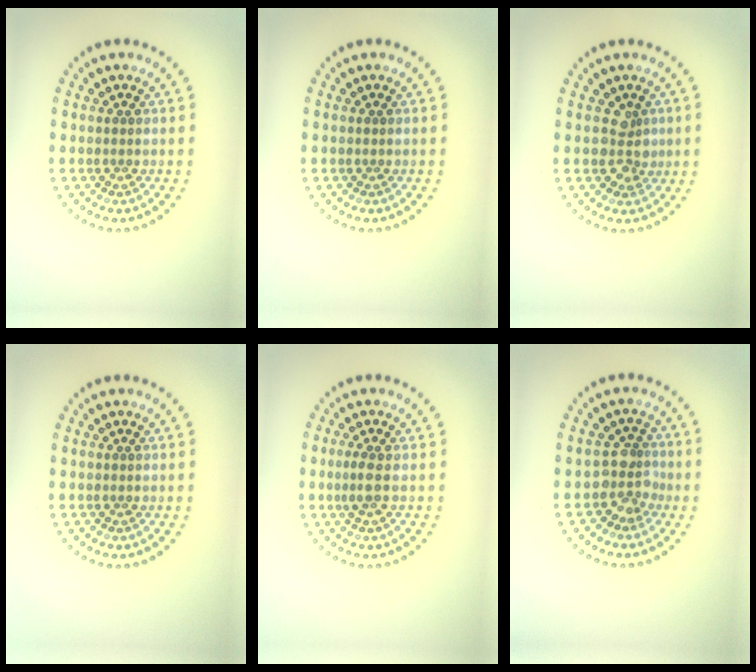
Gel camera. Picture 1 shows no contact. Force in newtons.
{"total": 0.0}
{"total": 2.4, "press": 2.3, "slide": 0.7}
{"total": 0.0}
{"total": 1.4, "press": 1.1, "slide": 0.8}
{"total": 2.5, "press": 1.9, "slide": 1.6}